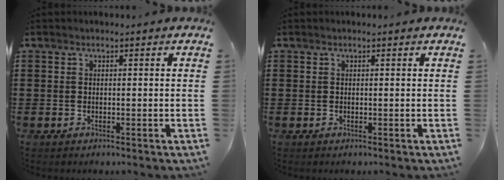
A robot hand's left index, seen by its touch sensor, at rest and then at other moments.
{"total": 0.0}